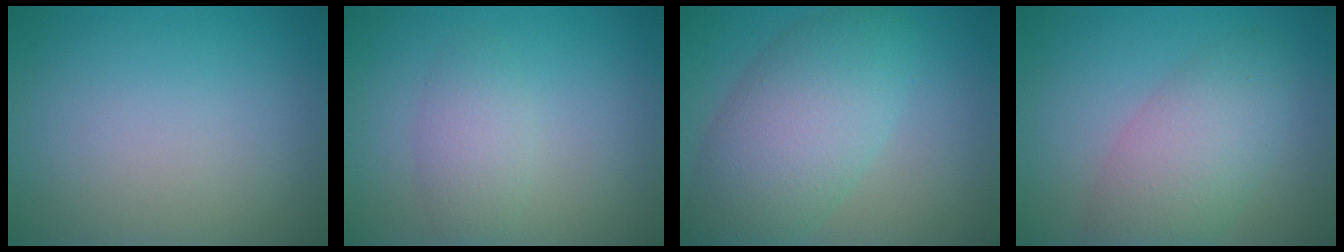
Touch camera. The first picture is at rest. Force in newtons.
{"total": 2.4, "press": 2.4, "slide": 0.0}
{"total": 7.8, "press": 7.7, "slide": 0.5}
{"total": 5.1, "press": 5.1, "slide": 0.3}